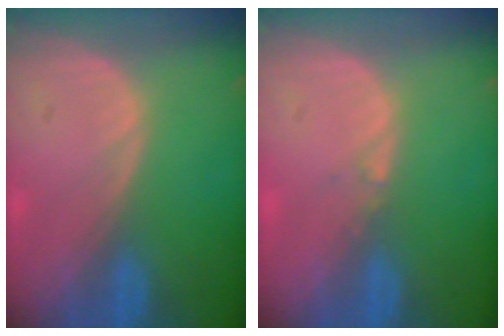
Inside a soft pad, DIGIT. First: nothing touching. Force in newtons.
{"total": 0.6, "press": 0.5, "slide": 0.4}